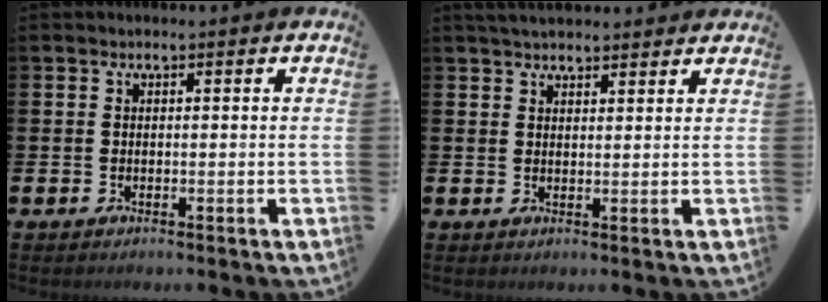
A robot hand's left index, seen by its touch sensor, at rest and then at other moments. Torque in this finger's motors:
{"motor_torque": [1.06, -1.08, 0.46, 0.07]}